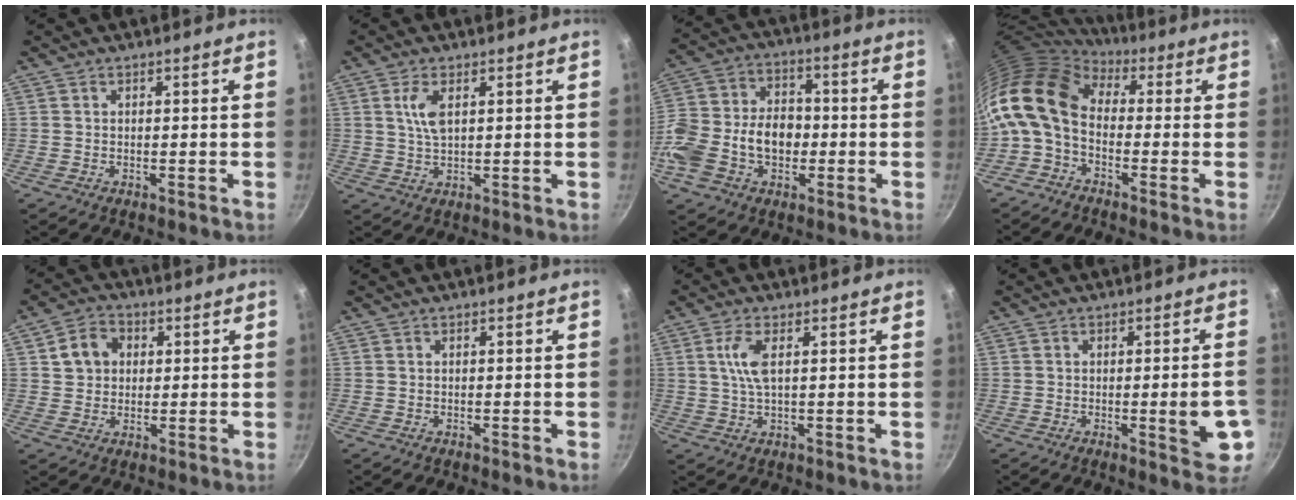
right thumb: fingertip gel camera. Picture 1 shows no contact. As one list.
[{"total": 4.5, "force": [1.5, 2.0, 3.8], "torque": [-0.076, -0.004, 0.033]}, {"total": 16.8, "force": [-3.4, 11.8, 11.5], "torque": [-0.203, 0.040, -0.069]}, {"total": 13.7, "force": [0.0, 9.1, 10.3], "torque": [-0.198, 0.024, -0.022]}, {"total": 6.9, "force": [1.9, 5.7, 3.3], "torque": [-0.035, 0.010, 0.026]}, {"total": 0.0}, {"total": 5.0, "force": [1.3, 1.6, 4.5], "torque": [-0.104, 0.003, 0.027]}, {"total": 7.8, "force": [-1.7, 2.1, 7.3], "torque": [-0.084, -0.001, -0.020]}]